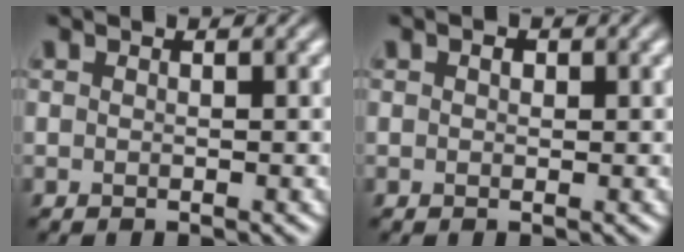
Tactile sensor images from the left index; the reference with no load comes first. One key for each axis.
{"total": 0.7, "fx": 0.2, "fy": 0.5, "fz": 0.4, "tx": -0.006, "ty": -0.001, "tz": 0.000}